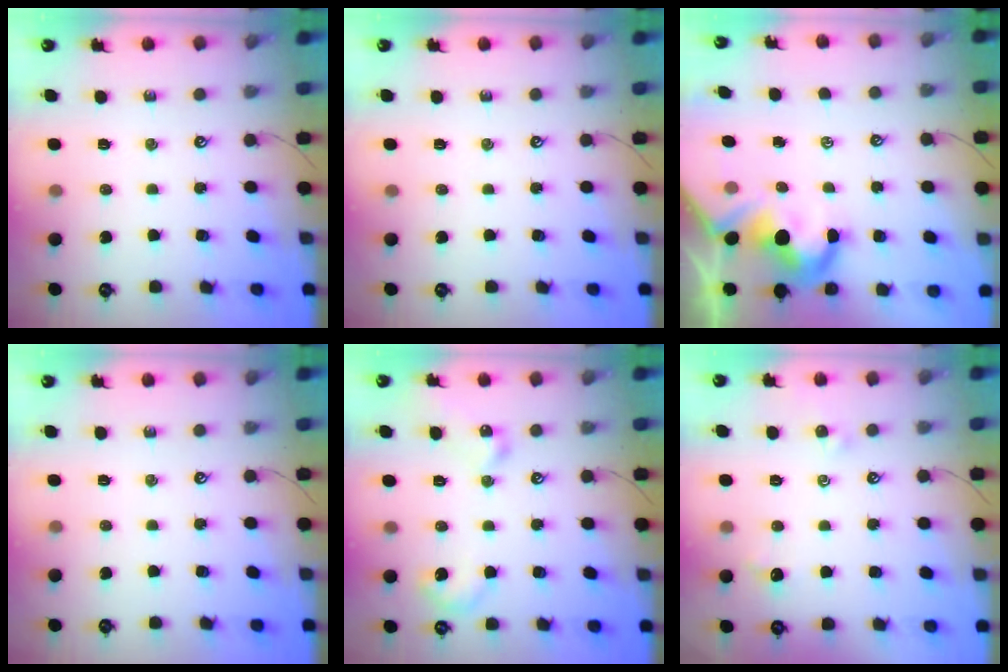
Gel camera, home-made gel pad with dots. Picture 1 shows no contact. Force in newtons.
{"total": 0.0}
{"total": 5.8, "press": 5.7, "slide": 1.2}
{"total": 0.0}
{"total": 9.0, "press": 9.0, "slide": 0.6}
{"total": 1.1, "press": 1.0, "slide": 0.5}